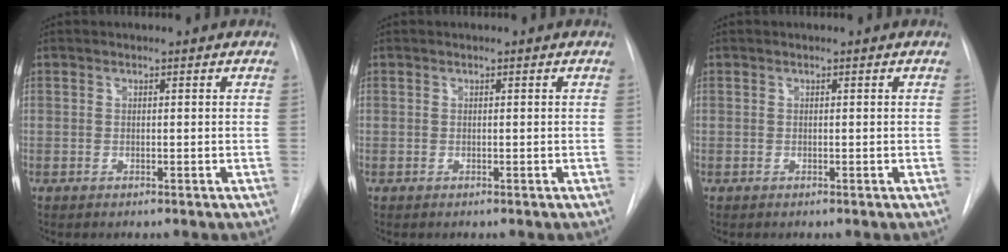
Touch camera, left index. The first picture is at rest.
{"total": 0.0}
{"total": 0.0}